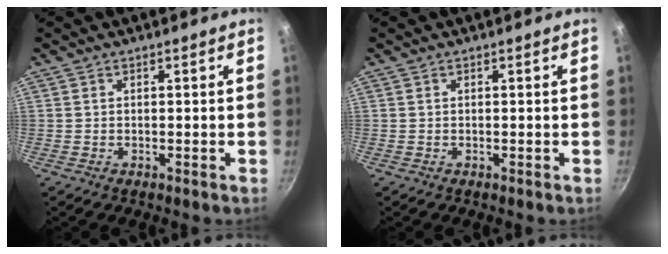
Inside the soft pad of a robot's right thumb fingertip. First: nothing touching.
{"total": 0.0}